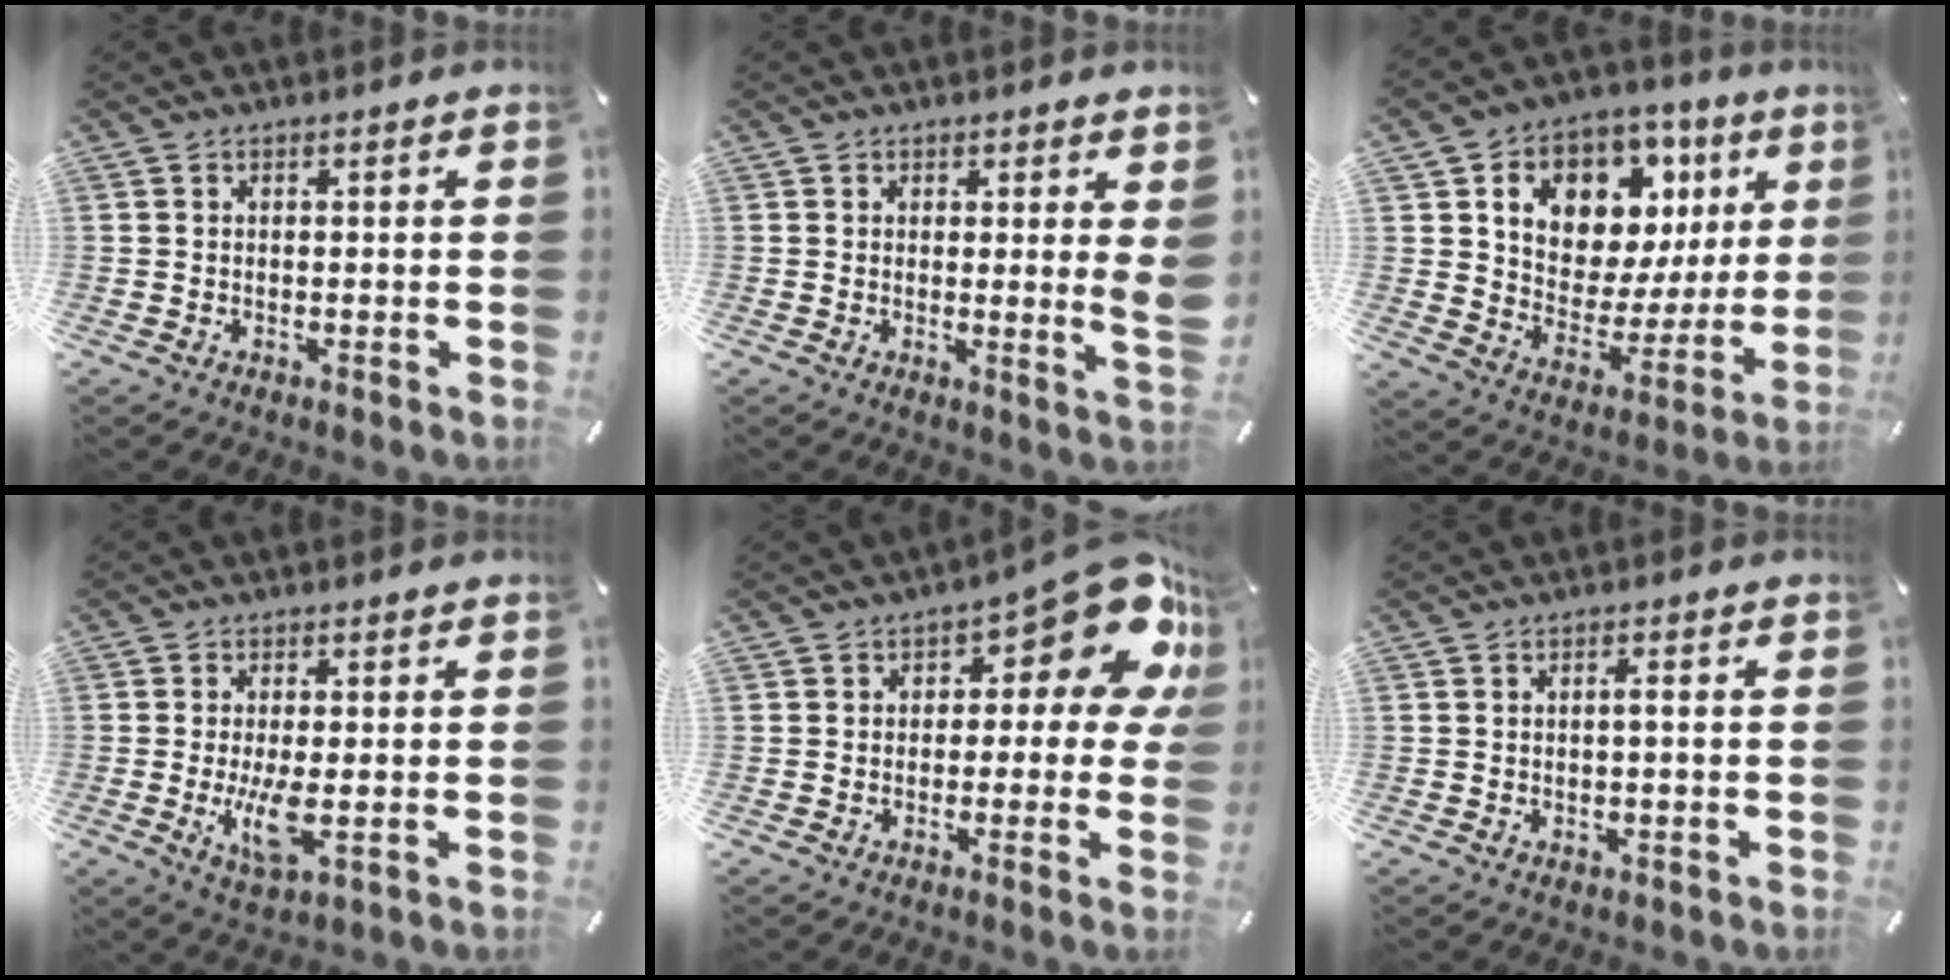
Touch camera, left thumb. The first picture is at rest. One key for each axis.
{"total": 3.6, "fx": 1.7, "fy": 0.4, "fz": 3.2, "tx": -0.040, "ty": -0.023, "tz": 0.024}
{"total": 11.5, "fx": 5.7, "fy": 8.7, "fz": 4.7, "tx": -0.070, "ty": -0.056, "tz": 0.103}
{"total": 7.7, "fx": -1.0, "fy": 2.4, "fz": 7.2, "tx": -0.162, "ty": -0.022, "tz": -0.018}
{"total": 14.6, "fx": 7.3, "fy": 6.4, "fz": 11.0, "tx": -0.126, "ty": -0.058, "tz": 0.121}
{"total": 1.6, "fx": 0.1, "fy": 0.4, "fz": 1.5, "tx": -0.028, "ty": 0.000, "tz": 0.000}